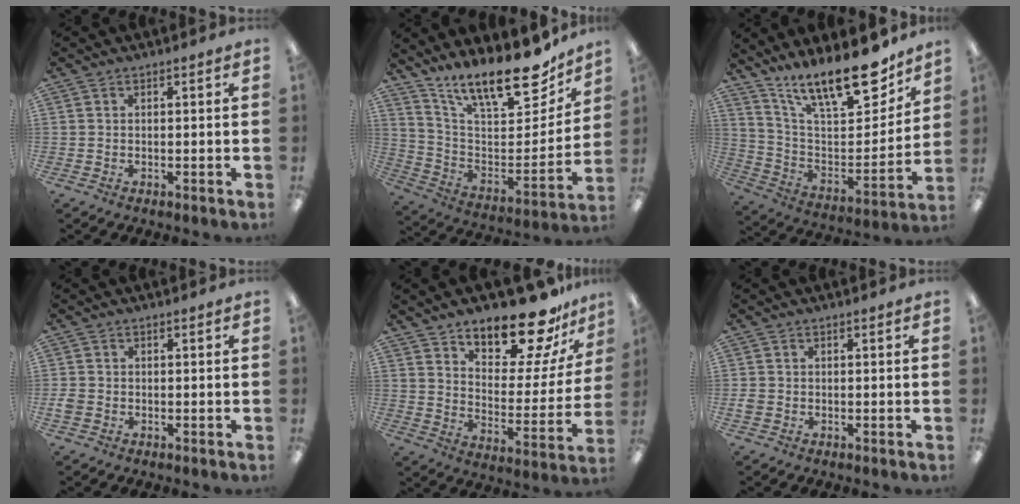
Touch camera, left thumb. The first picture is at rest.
{"total": 19.0, "force": [15.2, 5.6, 9.9], "torque": [-0.154, -0.124, 0.263]}
{"total": 20.5, "force": [15.6, 6.6, 11.7], "torque": [-0.180, -0.113, 0.265]}
{"total": 1.9, "force": [-0.5, 1.6, 0.9], "torque": [-0.014, 0.004, -0.008]}
{"total": 17.5, "force": [14.6, 5.8, 7.7], "torque": [-0.116, -0.112, 0.249]}
{"total": 1.4, "force": [-0.2, 1.2, 0.7], "torque": [-0.011, 0.003, -0.004]}